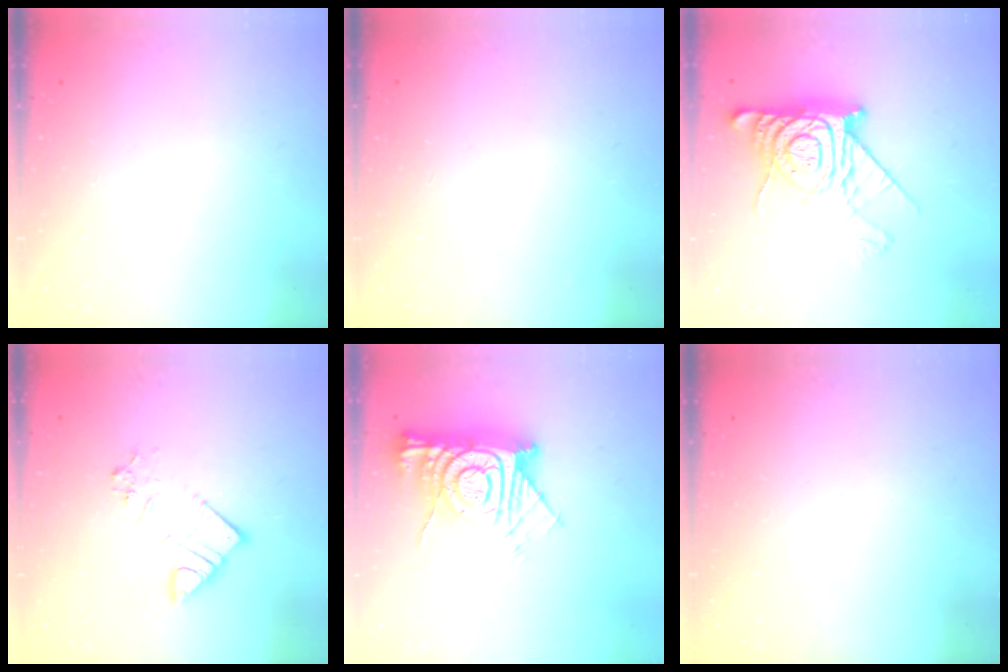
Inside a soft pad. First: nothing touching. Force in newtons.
{"total": 0.0}
{"total": 15.0, "press": 15.0, "slide": 1.3}
{"total": 8.6, "press": 8.6, "slide": 0.5}
{"total": 16.1, "press": 16.0, "slide": 1.6}
{"total": 0.0}